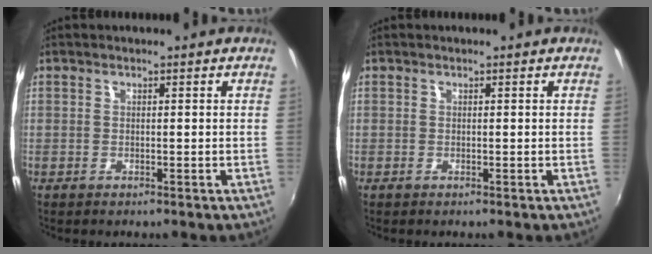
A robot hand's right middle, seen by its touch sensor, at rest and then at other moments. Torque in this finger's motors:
{"motor_torque": [-0.19, 0.19, 0.02, 0.00]}